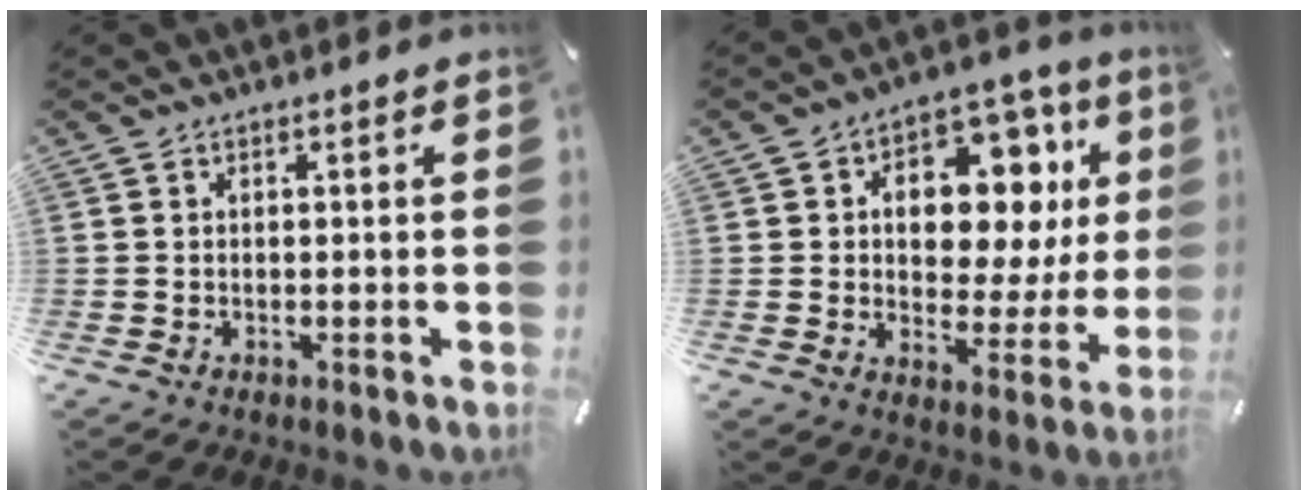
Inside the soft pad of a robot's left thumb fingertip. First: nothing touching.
{"total": 15.3, "force": [5.1, 10.1, 10.2], "torque": [-0.136, -0.035, 0.091]}